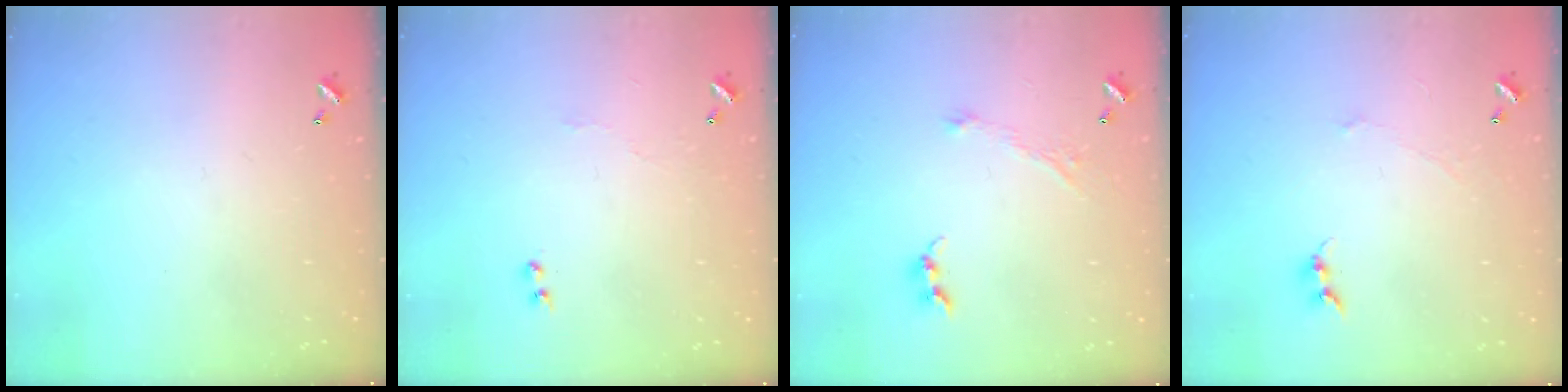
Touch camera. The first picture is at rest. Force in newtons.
{"total": 3.0, "press": 2.9, "slide": 0.6}
{"total": 2.3, "press": 2.3, "slide": 0.4}
{"total": 0.0}